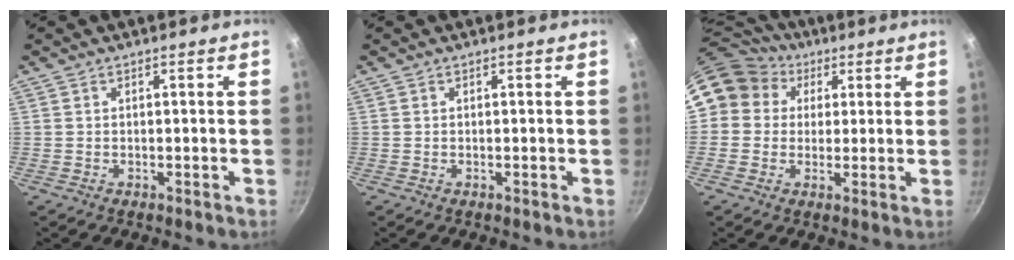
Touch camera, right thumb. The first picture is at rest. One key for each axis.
{"total": 0.0}
{"total": 11.6, "fx": 4.4, "fy": 10.1, "fz": 3.5, "tx": -0.043, "ty": 0.013, "tz": 0.062}